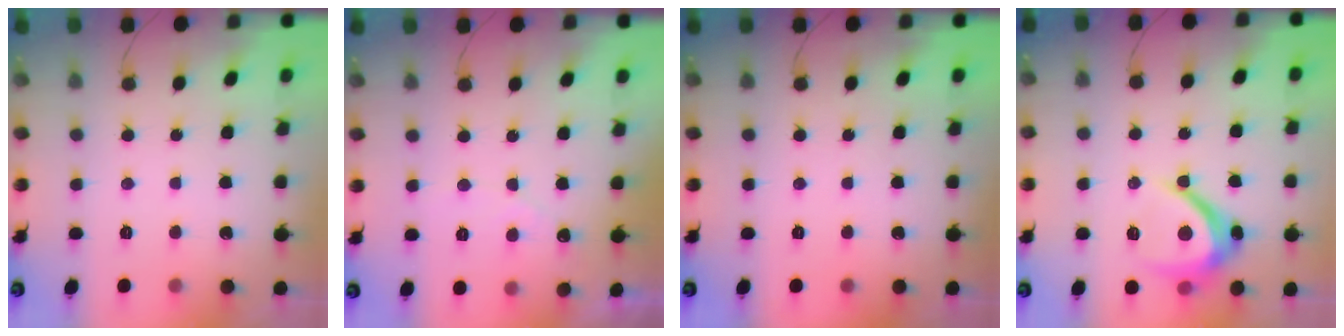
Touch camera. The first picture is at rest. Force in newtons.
{"total": 3.4, "press": 3.4, "slide": 0.1}
{"total": 0.0}
{"total": 9.8, "press": 9.7, "slide": 1.3}